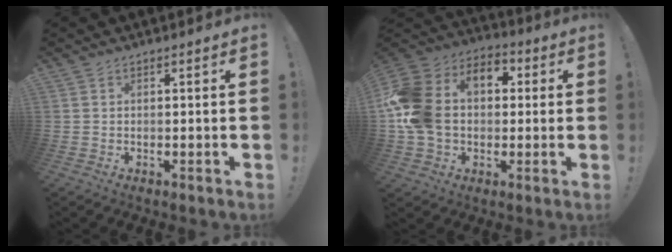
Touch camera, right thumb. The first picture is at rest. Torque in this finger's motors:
{"motor_torque": [2.54, 2.41, 2.07, -0.39, 0.56]}